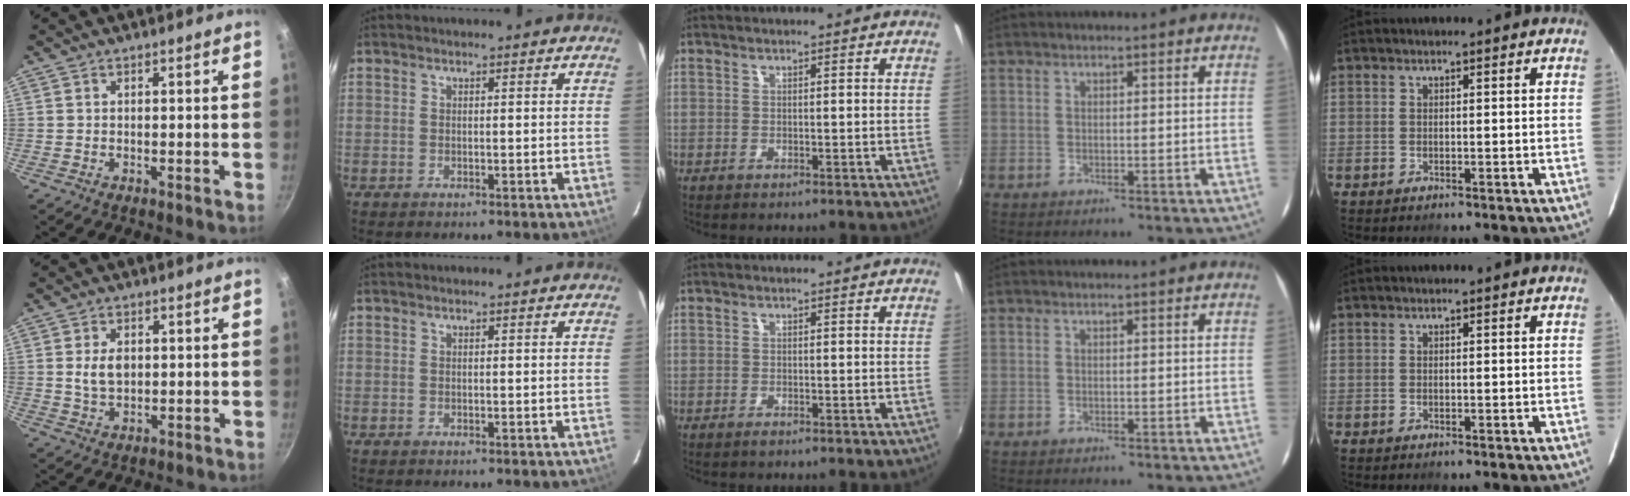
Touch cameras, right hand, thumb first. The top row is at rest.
{"thumb": {"total": 4.7, "force": [0.6, 3.1, 3.5], "torque": [-0.056, -0.002, 0.013]}, "middle": {"total": 0.7, "force": [-0.6, 0.2, 0.3], "torque": [-0.006, -0.003, -0.012]}}